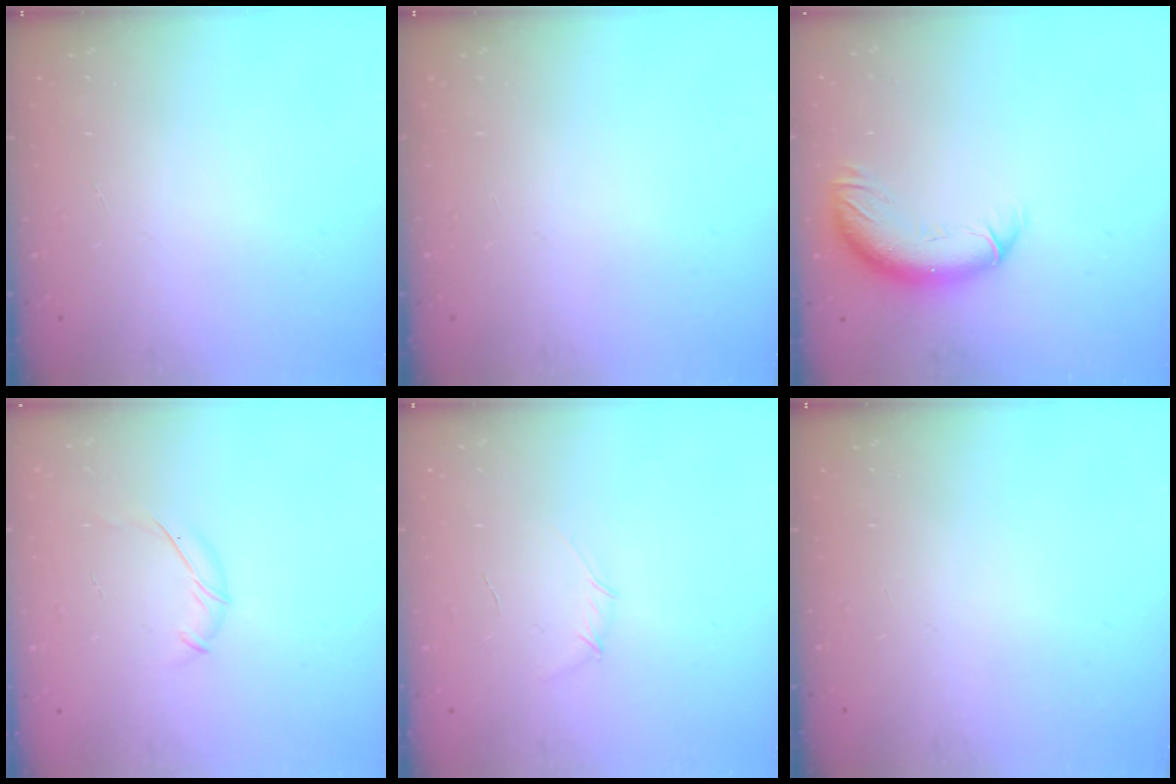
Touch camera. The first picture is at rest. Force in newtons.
{"total": 0.0}
{"total": 11.7, "press": 11.5, "slide": 2.1}
{"total": 6.6, "press": 6.5, "slide": 1.4}
{"total": 3.5, "press": 3.4, "slide": 0.8}
{"total": 0.0}